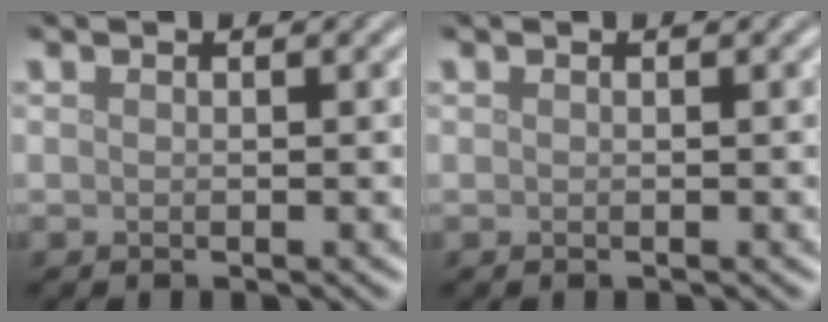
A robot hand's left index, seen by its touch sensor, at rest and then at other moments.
{"total": 0.0}